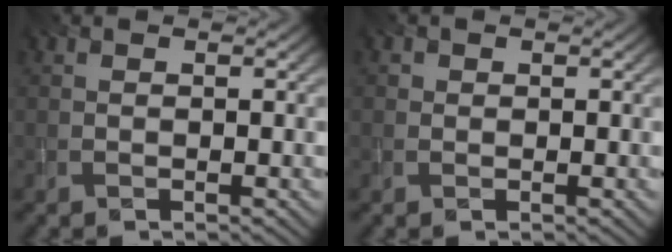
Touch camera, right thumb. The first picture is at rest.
{"total": 0.8, "force": [0.1, 0.8, 0.1], "torque": [0.000, -0.003, 0.000]}